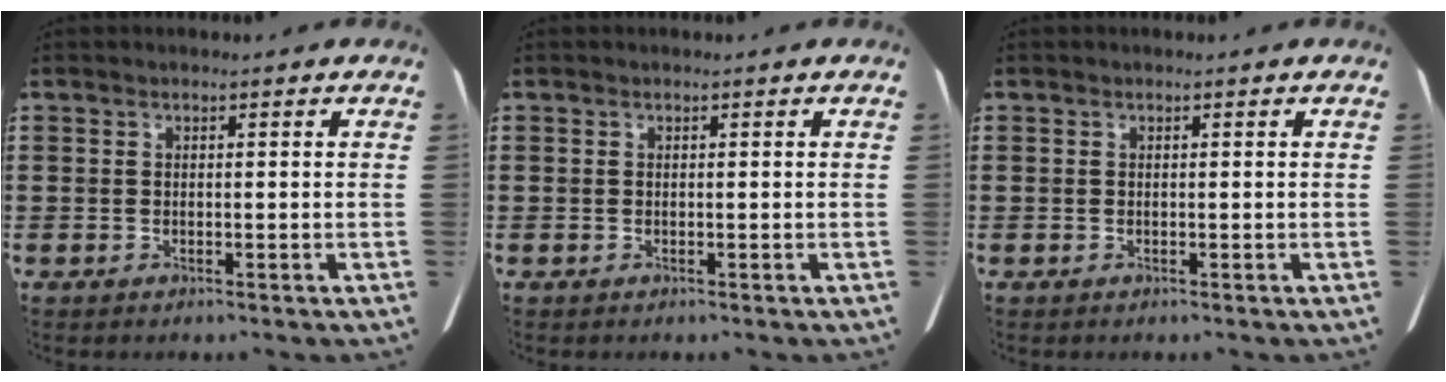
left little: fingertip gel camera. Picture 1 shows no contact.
{"total": 0.0}
{"total": 0.0}